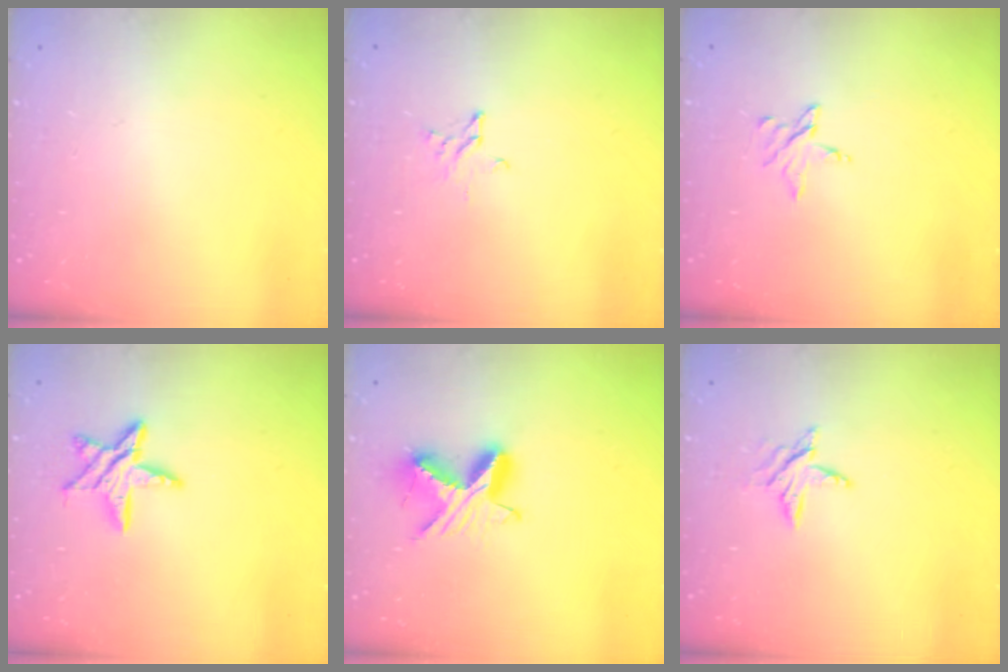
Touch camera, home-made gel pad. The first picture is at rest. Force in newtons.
{"total": 2.2, "press": 2.2, "slide": 0.2}
{"total": 3.9, "press": 3.9, "slide": 0.3}
{"total": 10.0, "press": 10.0, "slide": 0.8}
{"total": 9.2, "press": 9.2, "slide": 0.4}
{"total": 6.4, "press": 6.3, "slide": 0.5}